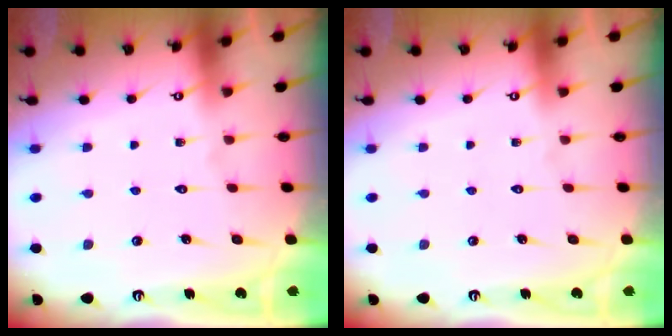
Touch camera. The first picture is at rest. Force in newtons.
{"total": 0.0}